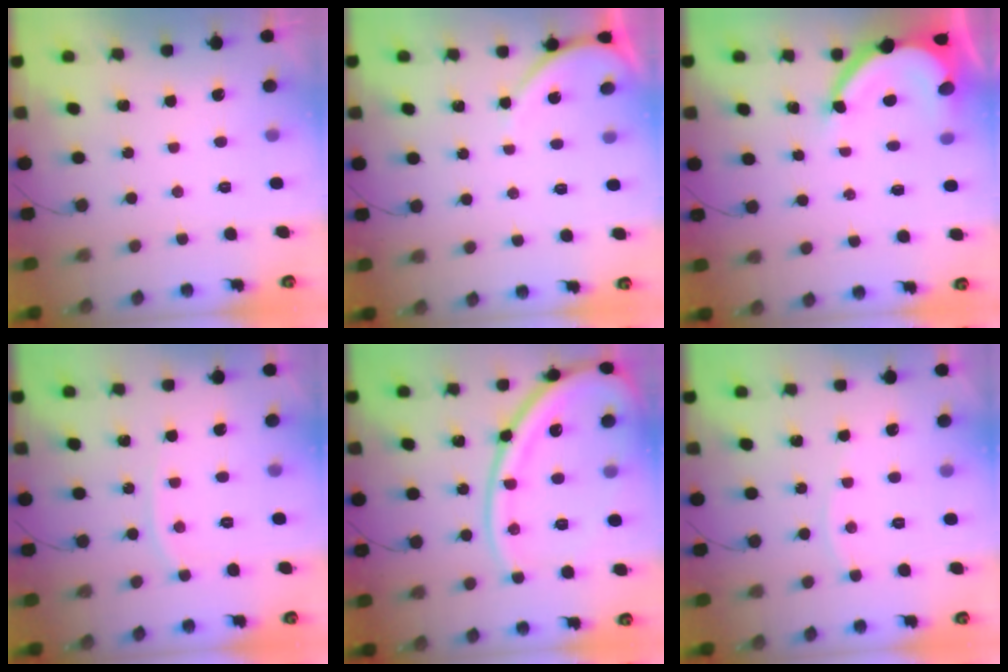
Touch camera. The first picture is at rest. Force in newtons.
{"total": 4.4, "press": 4.4, "slide": 0.6}
{"total": 9.0, "press": 8.9, "slide": 0.7}
{"total": 4.2, "press": 4.2, "slide": 0.6}
{"total": 22.3, "press": 22.1, "slide": 2.8}
{"total": 2.8, "press": 2.8, "slide": 0.4}